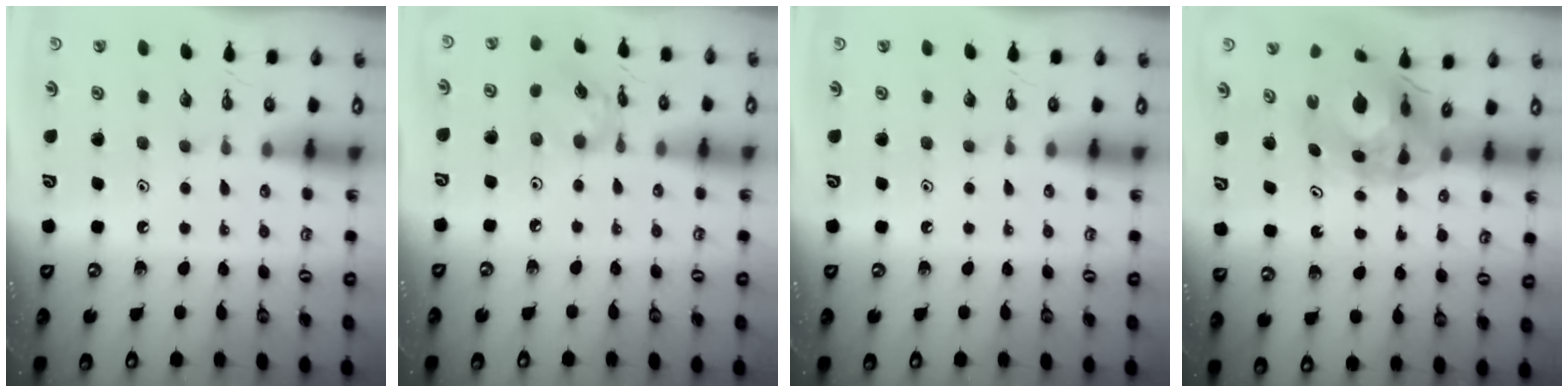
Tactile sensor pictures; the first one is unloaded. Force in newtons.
{"total": 9.9, "press": 9.8, "slide": 0.8}
{"total": 0.0}
{"total": 10.9, "press": 10.8, "slide": 1.4}